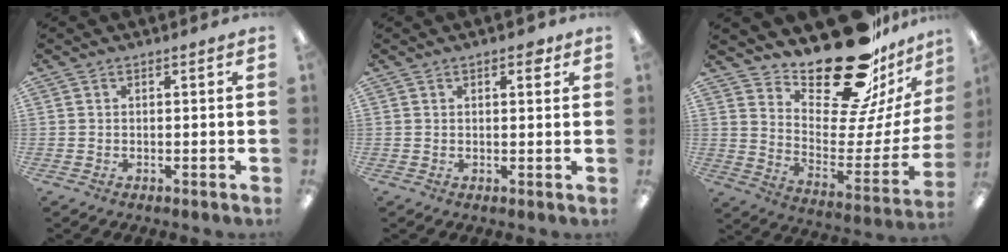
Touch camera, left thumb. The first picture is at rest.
{"total": 2.8, "force": [1.6, 1.1, 2.0], "torque": [-0.019, -0.006, 0.021]}
{"total": 26.2, "force": [20.2, 9.1, 14.1], "torque": [-0.197, -0.144, 0.338]}